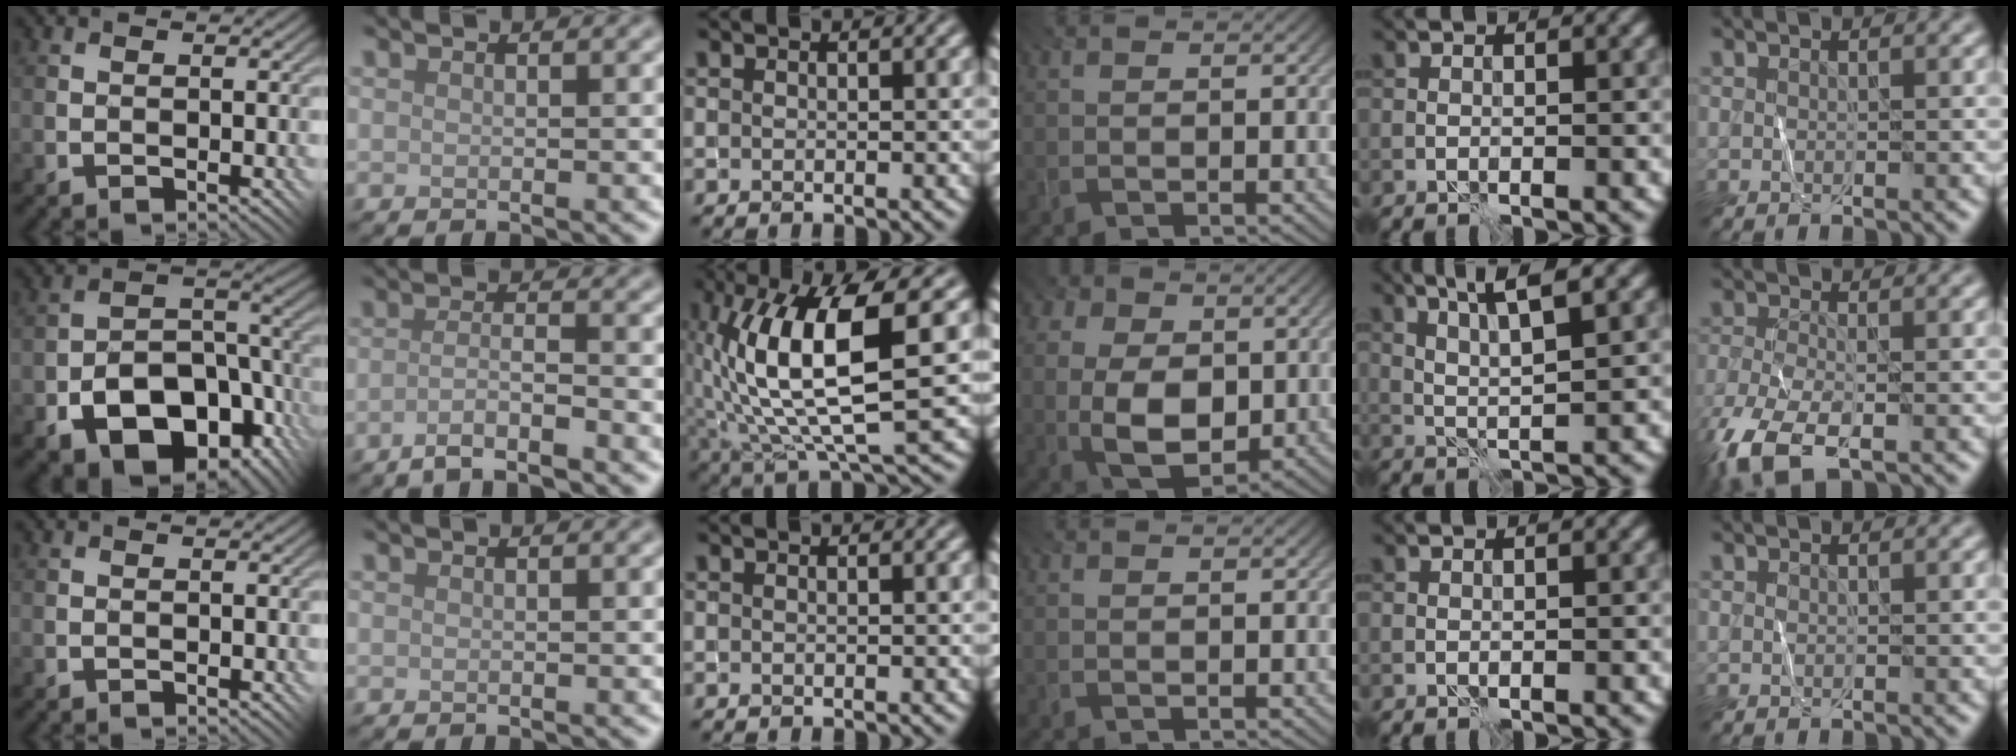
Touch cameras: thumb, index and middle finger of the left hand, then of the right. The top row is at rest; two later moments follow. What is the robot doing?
{"motion": "fold", "object": "shorts"}